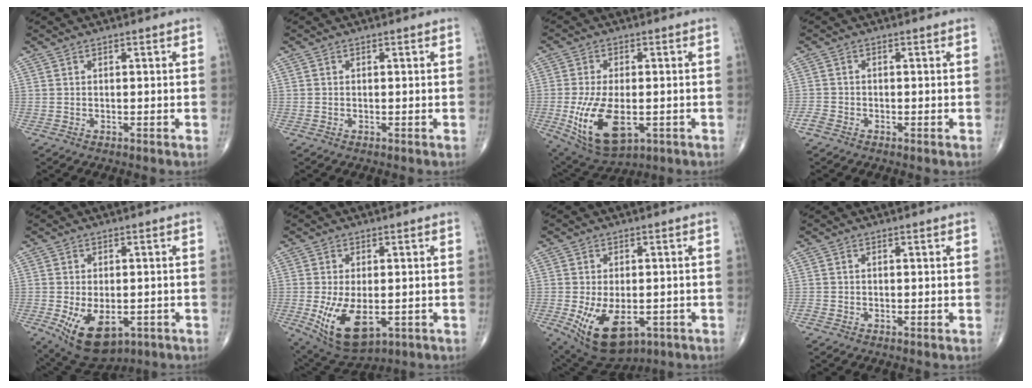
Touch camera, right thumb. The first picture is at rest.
{"total": 0.0}
{"total": 13.5, "force": [-3.1, 6.9, 11.1], "torque": [-0.208, -0.011, -0.037]}
{"total": 1.6, "force": [-1.3, 0.7, 0.7], "torque": [-0.019, -0.001, -0.031]}
{"total": 11.0, "force": [-3.8, 6.3, 8.2], "torque": [-0.123, -0.003, -0.042]}
{"total": 11.2, "force": [-2.6, 5.9, 9.1], "torque": [-0.157, -0.014, -0.027]}
{"total": 12.6, "force": [-4.2, 7.1, 9.5], "torque": [-0.155, -0.004, -0.047]}
{"total": 0.6, "force": [-0.4, 0.2, 0.4], "torque": [-0.008, -0.002, -0.012]}